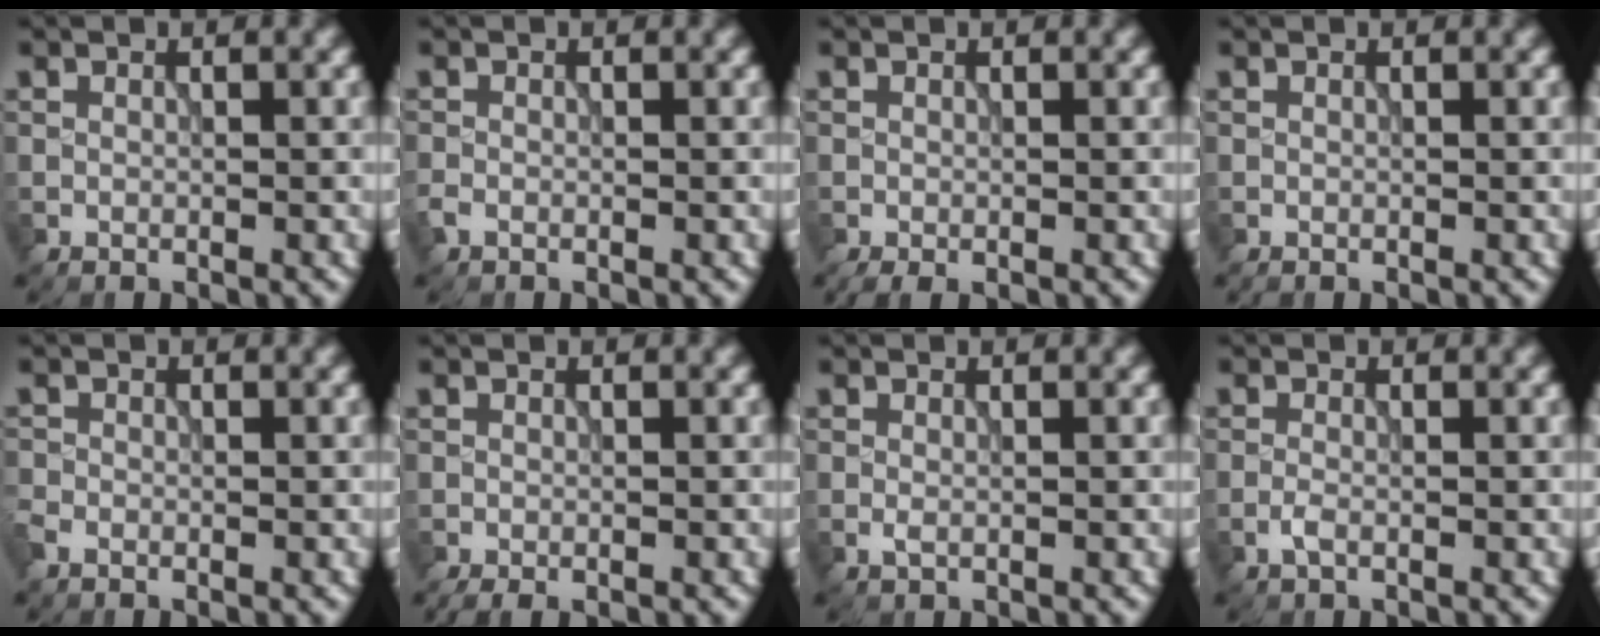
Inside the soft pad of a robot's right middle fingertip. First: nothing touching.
{"total": 0.8, "force": [-0.6, 0.5, 0.3], "torque": [-0.009, -0.001, -0.014]}
{"total": 1.2, "force": [-0.6, 0.5, 0.8], "torque": [-0.022, -0.006, -0.011]}
{"total": 0.0}
{"total": 1.1, "force": [-0.9, 0.5, 0.4], "torque": [-0.009, -0.004, -0.025]}
{"total": 1.6, "force": [-1.2, 0.5, 0.9], "torque": [-0.019, -0.006, -0.018]}
{"total": 0.6, "force": [-0.1, 0.2, 0.5], "torque": [-0.013, -0.003, -0.002]}
{"total": 1.0, "force": [-0.6, 0.3, 0.7], "torque": [-0.020, 0.000, -0.015]}